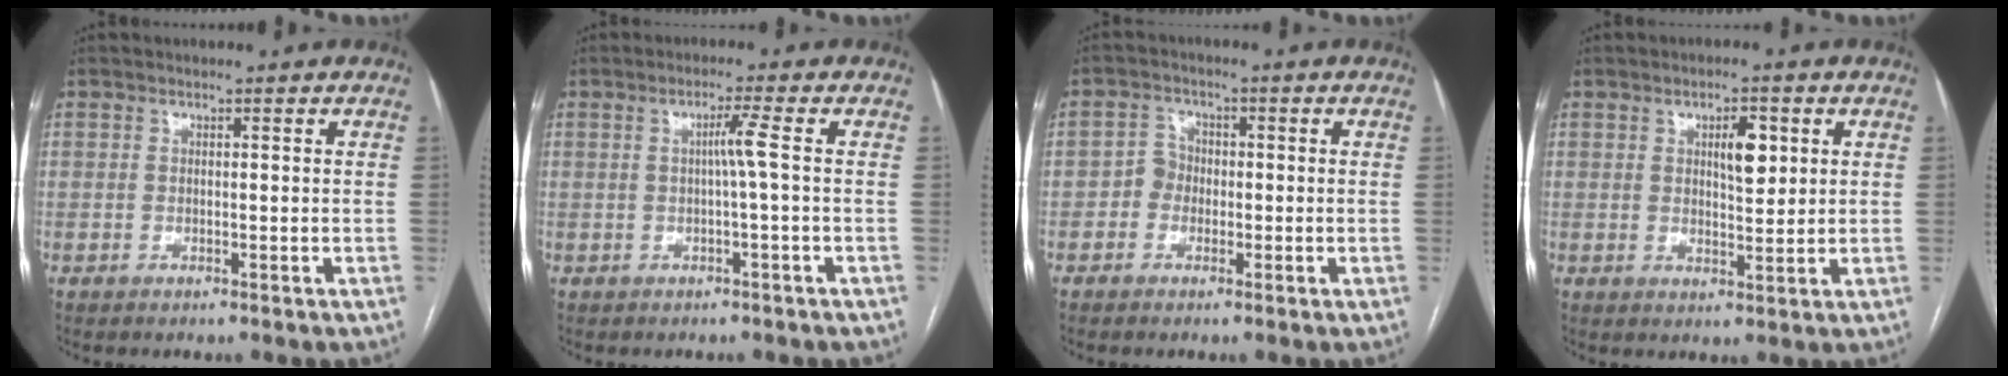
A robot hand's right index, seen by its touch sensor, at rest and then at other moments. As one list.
[{"total": 2.5, "force": [-0.1, -0.9, 2.4], "torque": [-0.043, 0.002, 0.001]}, {"total": 2.7, "force": [-0.7, 2.5, 0.7], "torque": [-0.004, 0.010, -0.018]}, {"total": 4.5, "force": [1.6, 1.6, 3.9], "torque": [-0.064, 0.001, 0.026]}]